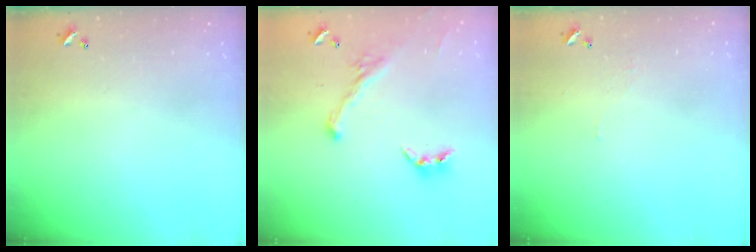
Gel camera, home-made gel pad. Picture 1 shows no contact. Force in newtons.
{"total": 1.5, "press": 1.1, "slide": 1.0}
{"total": 2.3, "press": 2.2, "slide": 0.5}